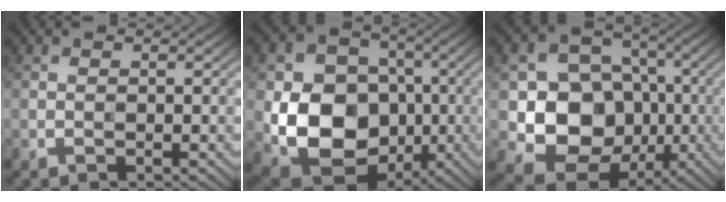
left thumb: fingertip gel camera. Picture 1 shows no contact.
{"total": 13.8, "force": [-2.4, 10.9, 8.1], "torque": [-0.167, -0.022, -0.052]}
{"total": 12.1, "force": [-1.7, 10.2, 6.3], "torque": [-0.126, -0.018, -0.045]}